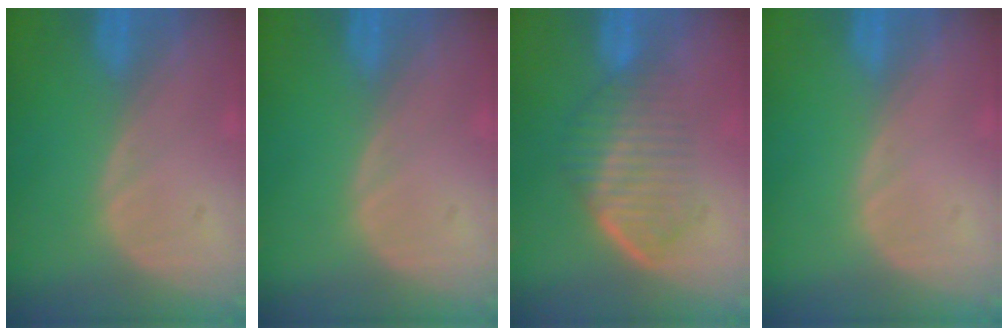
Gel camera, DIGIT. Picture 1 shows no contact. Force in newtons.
{"total": 0.0}
{"total": 7.1, "press": 6.1, "slide": 3.6}
{"total": 0.0}